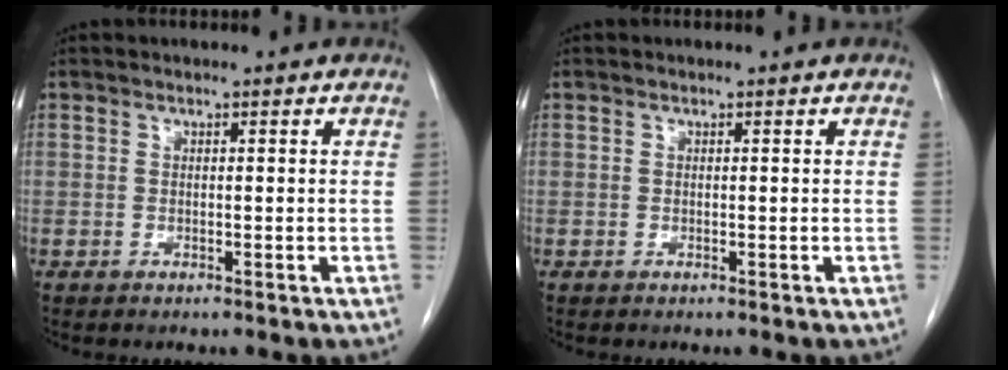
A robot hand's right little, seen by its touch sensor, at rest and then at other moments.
{"total": 0.0}